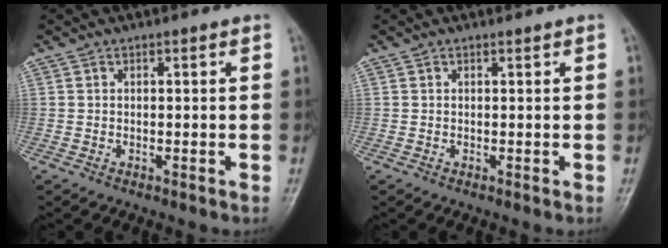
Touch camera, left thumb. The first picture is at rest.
{"total": 0.0}